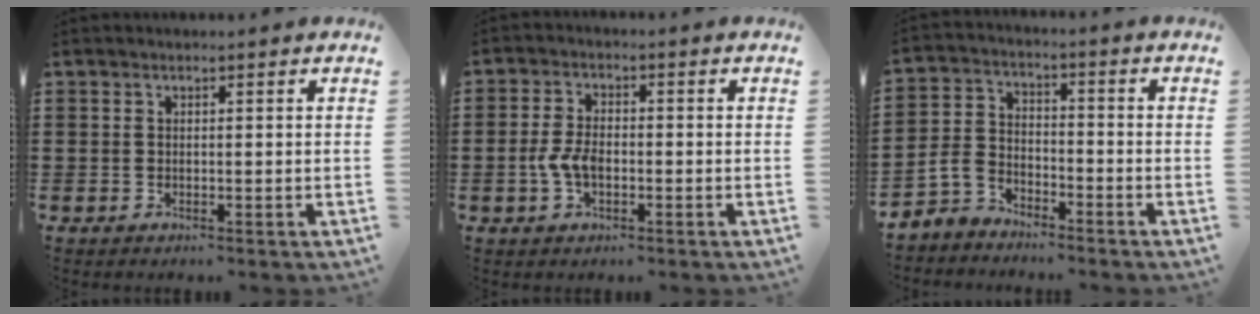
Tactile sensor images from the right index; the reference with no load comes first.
{"total": 4.3, "force": [-1.1, 2.4, 3.5], "torque": [-0.085, -0.002, -0.025]}
{"total": 4.0, "force": [-3.3, 2.0, 1.0], "torque": [-0.049, -0.004, -0.075]}